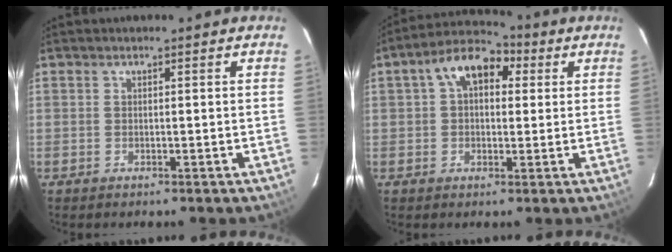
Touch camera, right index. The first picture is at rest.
{"total": 9.4, "force": [2.9, 6.1, 6.6], "torque": [-0.115, 0.041, 0.041]}